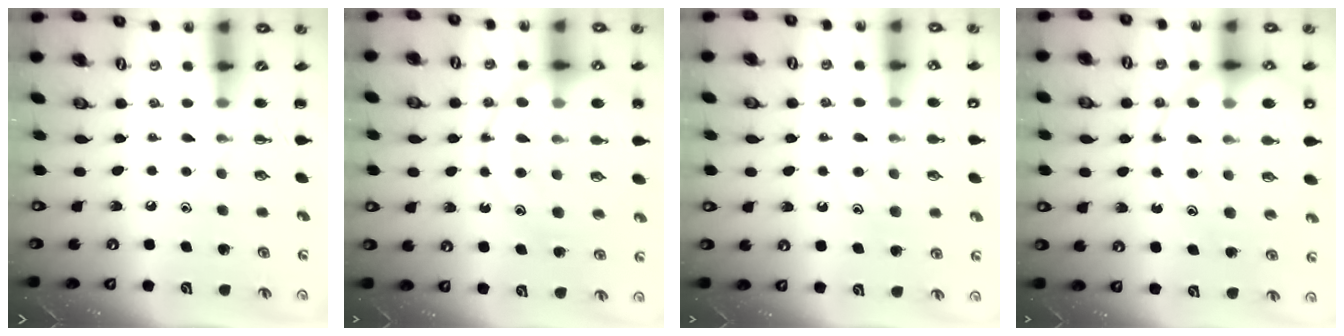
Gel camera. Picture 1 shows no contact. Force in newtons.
{"total": 18.1, "press": 17.9, "slide": 2.5}
{"total": 9.1, "press": 9.1, "slide": 1.0}
{"total": 17.1, "press": 16.9, "slide": 2.5}